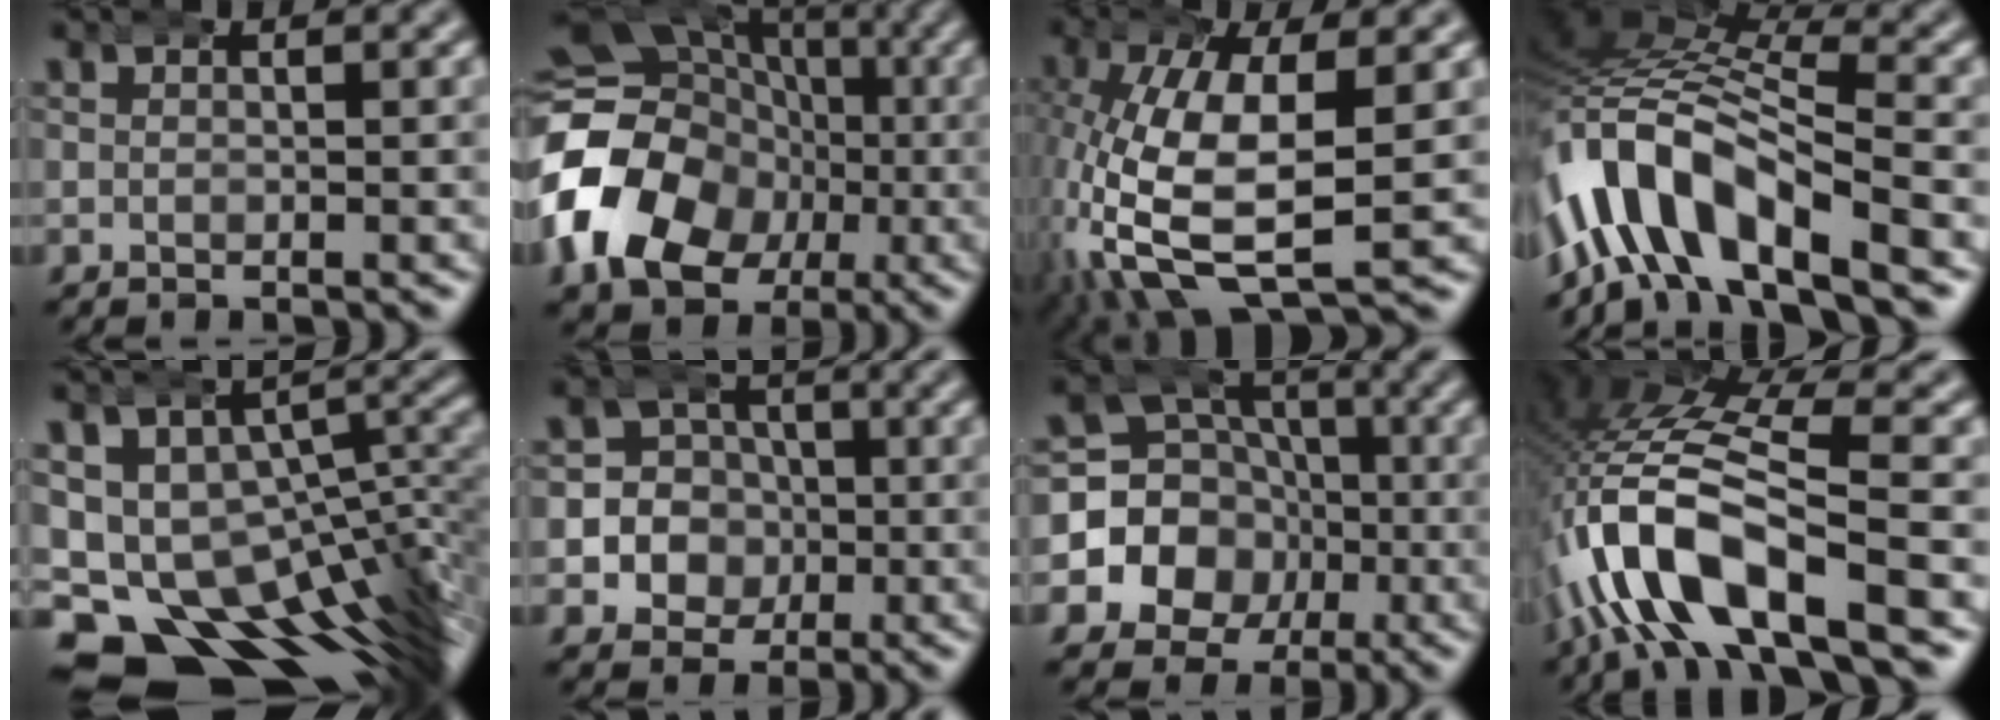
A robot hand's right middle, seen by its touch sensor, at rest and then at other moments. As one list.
[{"total": 16.1, "force": [-2.3, 14.0, 7.6], "torque": [-0.159, -0.030, -0.044]}, {"total": 10.4, "force": [-1.1, 5.6, 8.8], "torque": [-0.200, -0.040, 0.008]}, {"total": 10.0, "force": [-2.3, 6.2, 7.5], "torque": [-0.174, -0.012, -0.035]}, {"total": 21.9, "force": [-10.6, 14.9, 12.1], "torque": [-0.203, -0.094, -0.142]}, {"total": 12.1, "force": [-2.8, 11.5, 2.2], "torque": [-0.096, -0.054, -0.053]}, {"total": 15.0, "force": [-2.8, 13.8, 5.2], "torque": [-0.122, -0.062, -0.045]}, {"total": 8.5, "force": [-0.9, 4.0, 7.5], "torque": [-0.179, -0.002, -0.017]}]